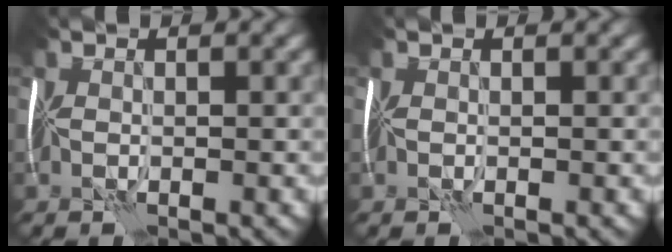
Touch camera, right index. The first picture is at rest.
{"total": 0.0}